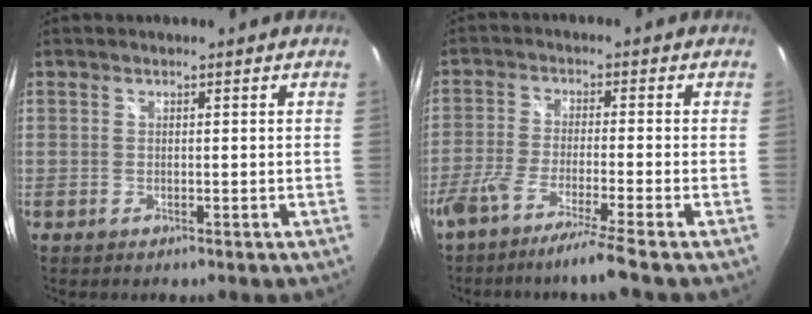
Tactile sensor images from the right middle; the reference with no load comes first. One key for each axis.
{"total": 8.7, "fx": -6.9, "fy": -1.3, "fz": 5.1, "tx": -0.110, "ty": -0.021, "tz": -0.123}